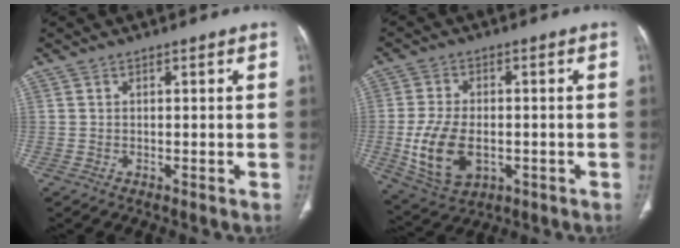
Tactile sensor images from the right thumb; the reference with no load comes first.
{"total": 12.0, "force": [-2.3, 7.5, 9.1], "torque": [-0.171, -0.001, -0.028]}